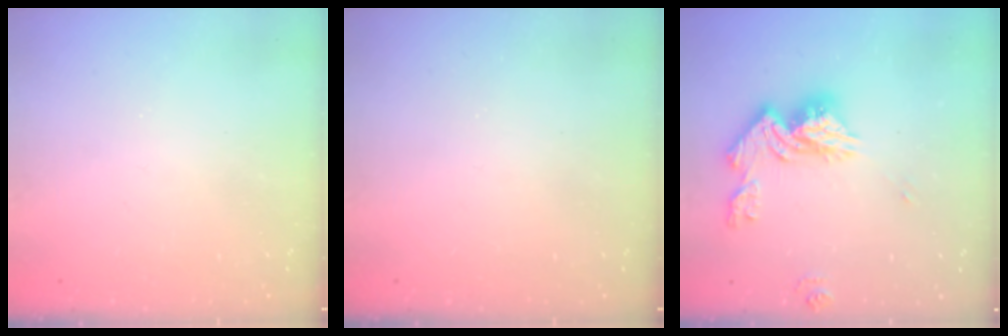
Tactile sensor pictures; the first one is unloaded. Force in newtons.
{"total": 0.0}
{"total": 14.3, "press": 14.2, "slide": 1.5}